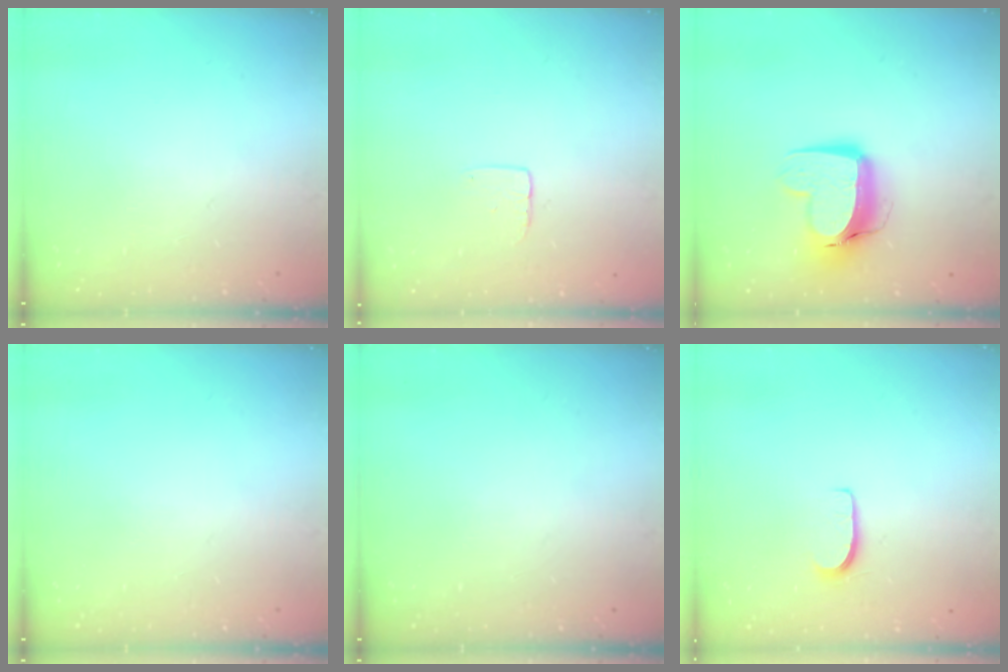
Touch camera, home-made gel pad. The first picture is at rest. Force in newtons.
{"total": 3.6, "press": 3.6, "slide": 0.3}
{"total": 12.0, "press": 12.0, "slide": 1.2}
{"total": 0.0}
{"total": 0.0}
{"total": 5.4, "press": 5.3, "slide": 0.5}